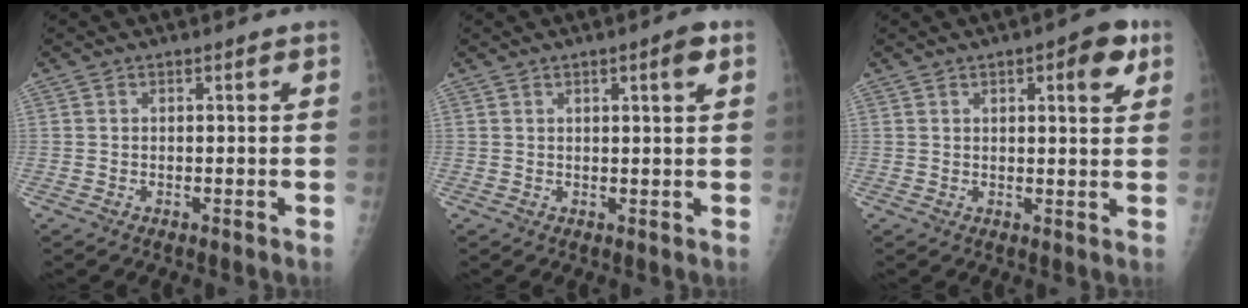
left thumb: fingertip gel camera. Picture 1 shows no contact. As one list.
[{"total": 3.1, "force": [1.4, 0.4, 2.8], "torque": [-0.037, -0.004, 0.020]}, {"total": 6.5, "force": [3.0, 2.2, 5.4], "torque": [-0.052, -0.007, 0.033]}]